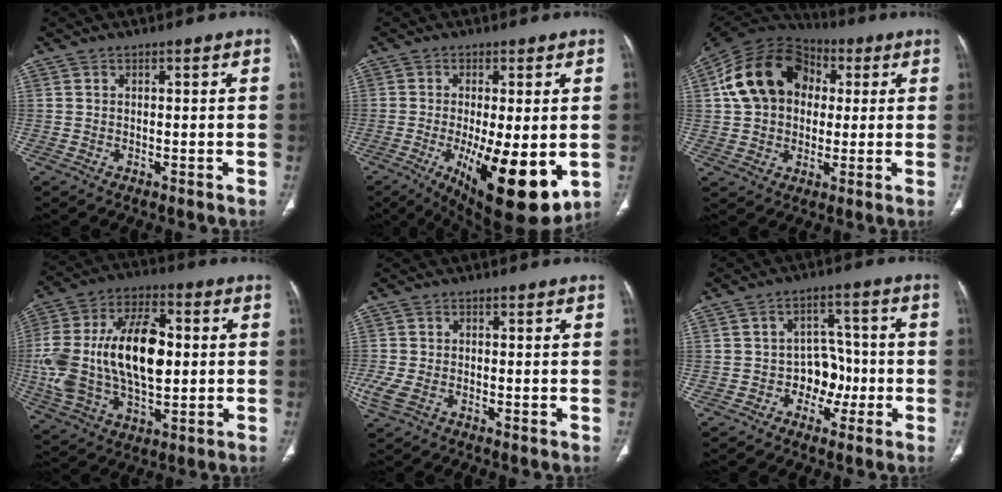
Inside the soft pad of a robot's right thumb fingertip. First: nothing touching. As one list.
[{"total": 16.8, "force": [-4.0, 5.5, 15.4], "torque": [-0.217, -0.029, -0.040]}, {"total": 18.0, "force": [3.2, 13.9, 11.0], "torque": [-0.187, 0.024, 0.047]}, {"total": 23.8, "force": [0.8, 13.1, 19.9], "torque": [-0.390, 0.014, 0.019]}, {"total": 4.2, "force": [-1.2, 2.3, 3.3], "torque": [-0.088, 0.000, -0.022]}, {"total": 6.9, "force": [-2.0, 5.4, 3.7], "torque": [-0.013, 0.034, -0.035]}]